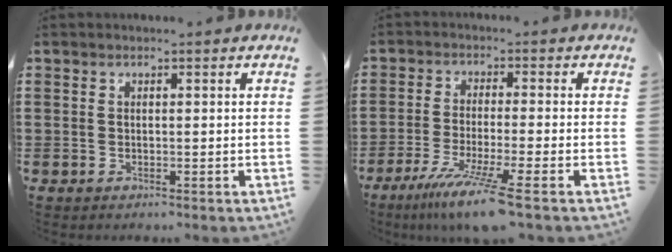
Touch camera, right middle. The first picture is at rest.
{"total": 7.2, "force": [-4.8, -0.8, 5.3], "torque": [-0.110, -0.024, -0.092]}